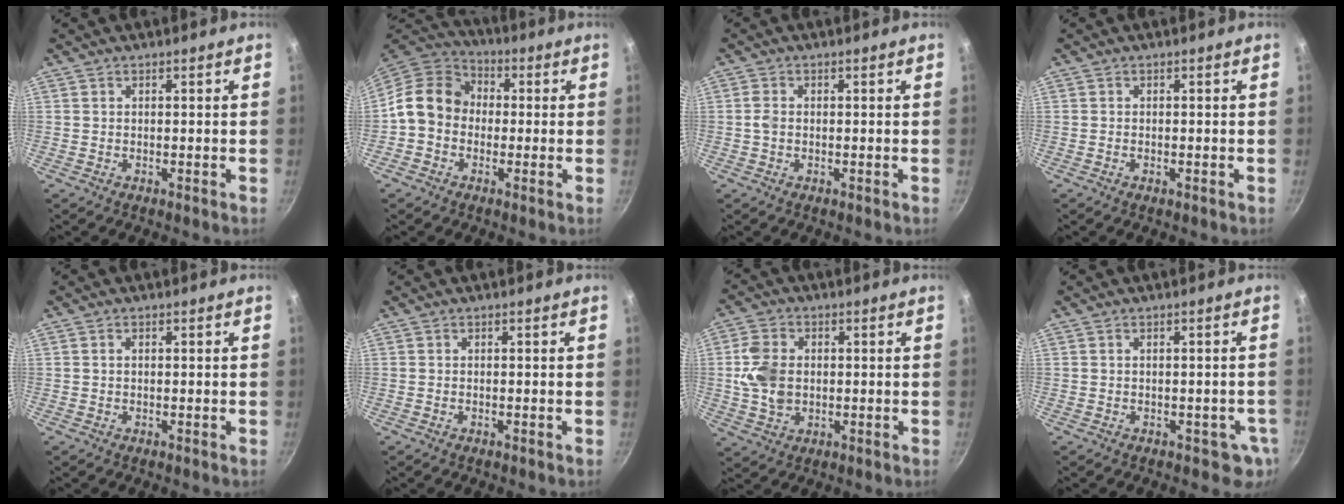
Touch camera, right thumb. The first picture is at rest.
{"total": 12.1, "force": [-0.5, 10.2, 6.5], "torque": [-0.085, 0.032, -0.034]}
{"total": 1.7, "force": [-0.2, 1.2, 1.2], "torque": [-0.026, 0.006, -0.006]}
{"total": 0.5, "force": [-0.3, 0.2, 0.5], "torque": [-0.007, 0.000, -0.004]}
{"total": 0.5, "force": [0.1, 0.4, 0.4], "torque": [-0.007, 0.003, 0.001]}
{"total": 0.0}
{"total": 8.5, "force": [0.3, 6.3, 5.7], "torque": [-0.097, 0.001, 0.001]}
{"total": 2.9, "force": [-0.8, 2.1, 1.9], "torque": [0.002, 0.012, 0.002]}